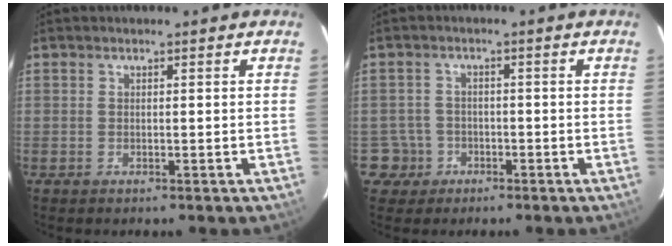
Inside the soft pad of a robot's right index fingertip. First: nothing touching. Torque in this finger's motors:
{"motor_torque": [-0.50, 0.08, -1.06, -0.21]}